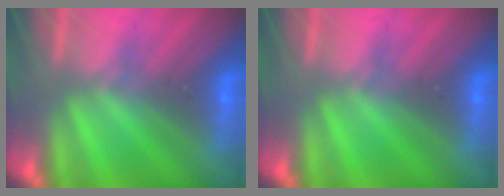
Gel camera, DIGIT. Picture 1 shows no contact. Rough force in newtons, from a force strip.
{"total": 0.0}